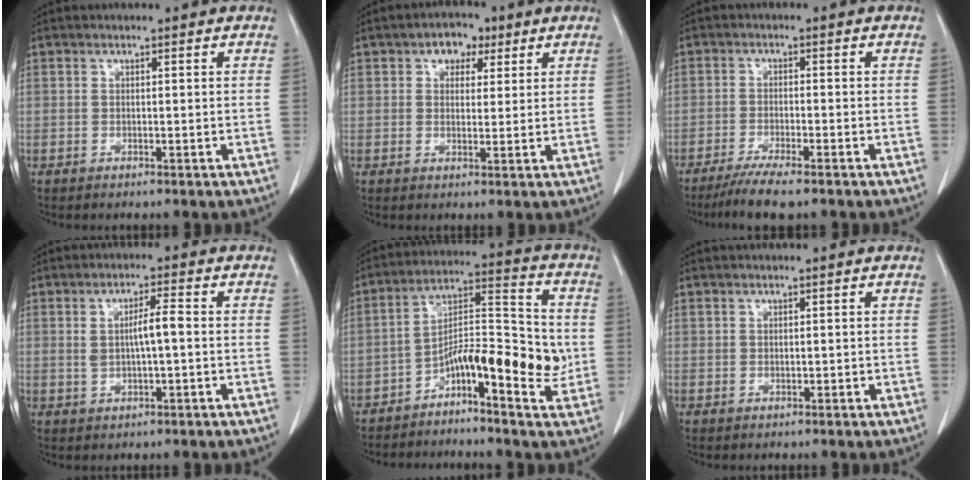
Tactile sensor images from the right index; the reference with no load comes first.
{"total": 4.5, "force": [2.3, 3.0, 2.3], "torque": [-0.028, 0.017, 0.035]}
{"total": 6.6, "force": [-5.0, 0.2, 4.3], "torque": [-0.069, -0.015, -0.083]}
{"total": 4.2, "force": [0.3, 0.7, 4.1], "torque": [-0.072, 0.008, 0.010]}
{"total": 11.6, "force": [-3.6, 3.7, 10.4], "torque": [-0.167, 0.033, -0.057]}
{"total": 0.0}